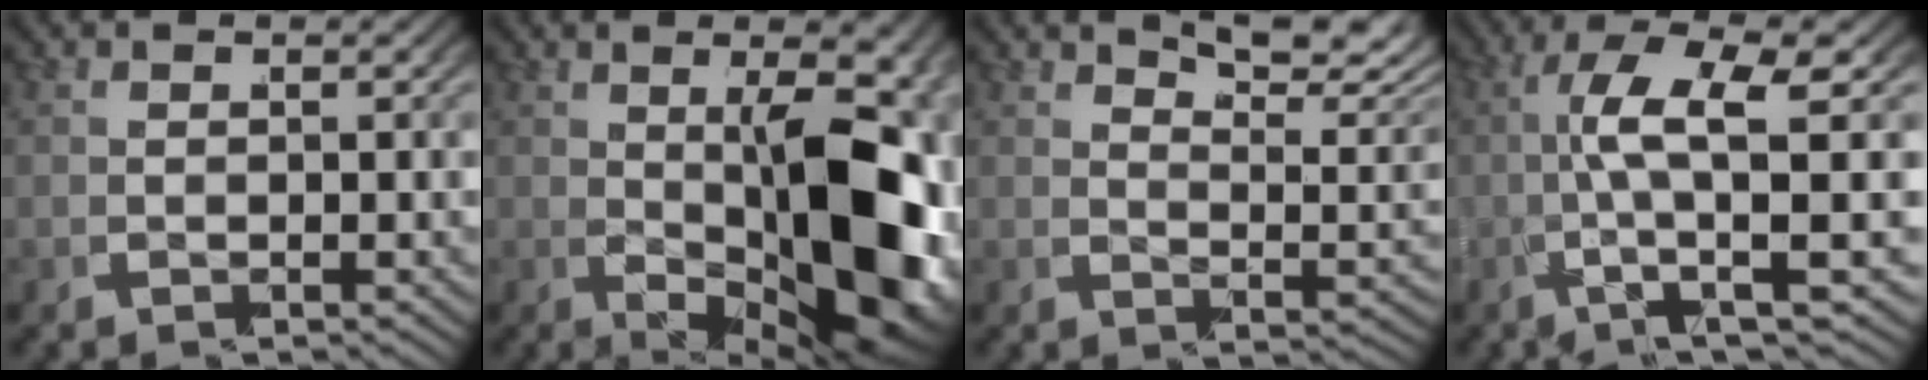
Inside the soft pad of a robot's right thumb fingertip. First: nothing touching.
{"total": 15.0, "force": [-1.9, 7.2, 13.1], "torque": [-0.199, -0.023, -0.014]}
{"total": 6.5, "force": [4.4, 2.5, 4.1], "torque": [-0.037, 0.016, 0.057]}
{"total": 8.6, "force": [-0.6, 2.5, 8.2], "torque": [-0.166, -0.002, -0.016]}